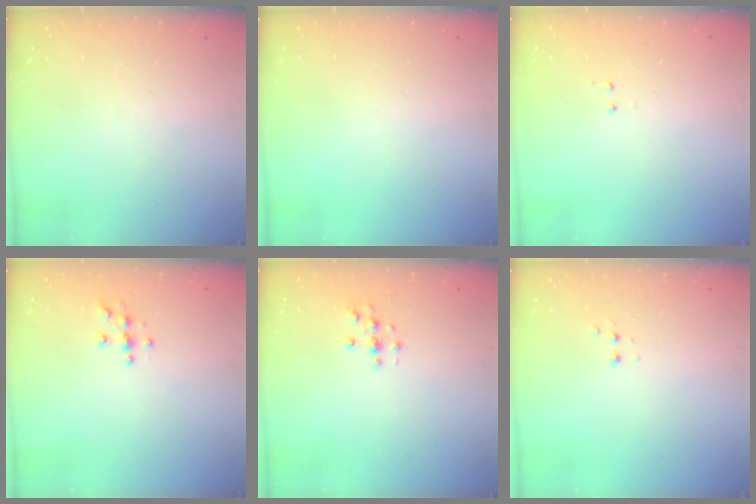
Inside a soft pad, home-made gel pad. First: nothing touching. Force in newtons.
{"total": 0.0}
{"total": 4.0, "press": 4.0, "slide": 0.4}
{"total": 4.0, "press": 3.9, "slide": 0.4}
{"total": 3.0, "press": 3.0, "slide": 0.3}
{"total": 3.0, "press": 2.9, "slide": 0.7}